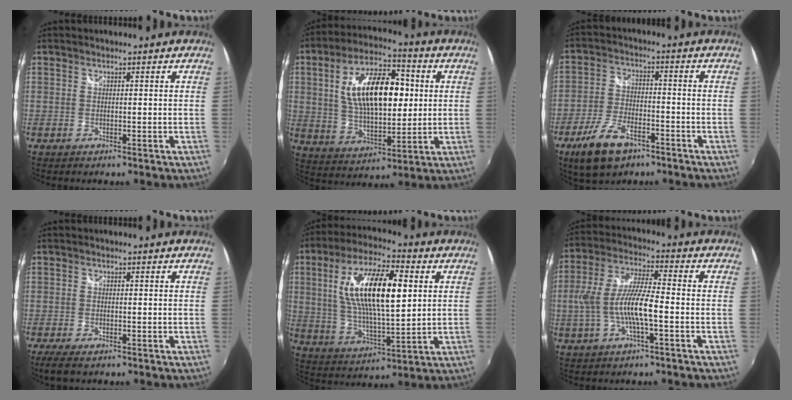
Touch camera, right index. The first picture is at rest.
{"total": 18.4, "force": [3.2, 9.1, 15.6], "torque": [-0.276, 0.021, 0.061]}
{"total": 10.6, "force": [-6.7, 4.5, 6.9], "torque": [-0.156, -0.012, -0.126]}
{"total": 3.7, "force": [-2.3, 1.4, 2.5], "torque": [-0.057, -0.013, -0.040]}
{"total": 18.8, "force": [4.4, 6.7, 17.0], "torque": [-0.315, 0.013, 0.083]}
{"total": 11.5, "force": [-2.5, 2.2, 11.0], "torque": [-0.223, -0.001, -0.044]}